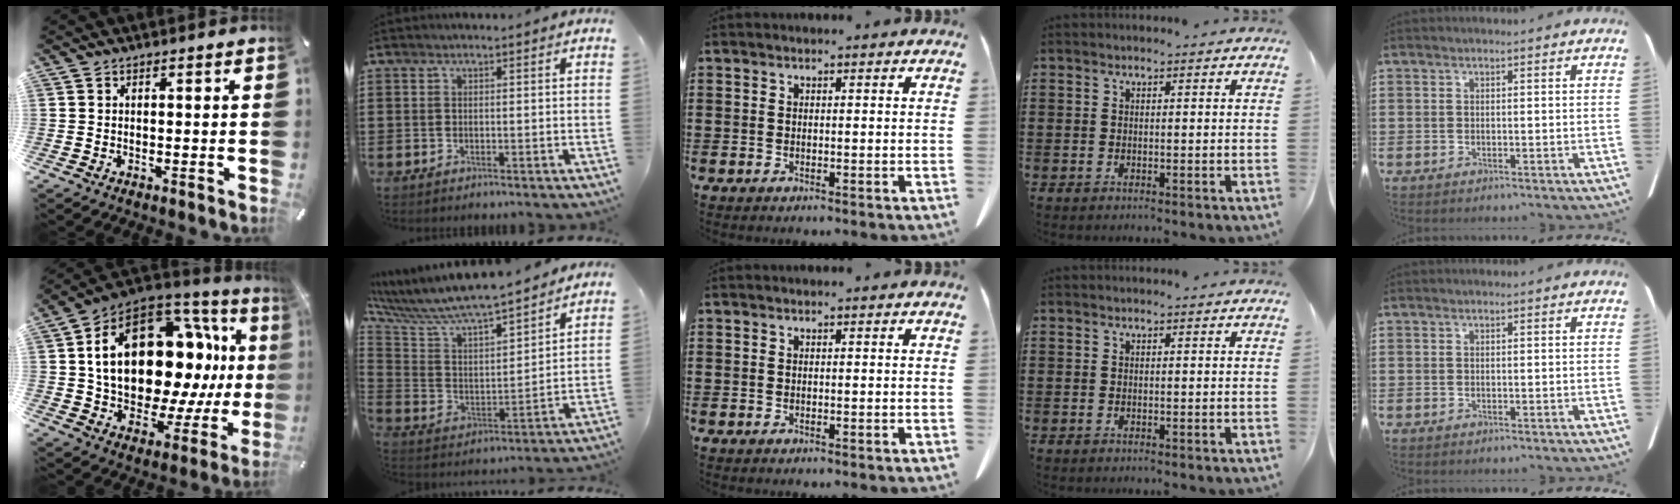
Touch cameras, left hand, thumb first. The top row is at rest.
{"thumb": {"total": 26.1, "force": [6.3, 15.1, 20.3], "torque": [-0.352, -0.049, 0.114]}, "index": {"total": 7.9, "force": [7.3, 0.7, 2.9], "torque": [-0.091, -0.061, 0.120]}}